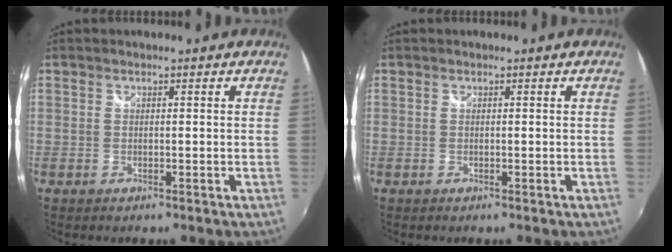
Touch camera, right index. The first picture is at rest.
{"total": 0.0}